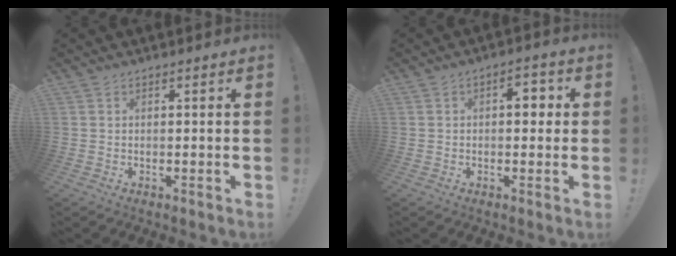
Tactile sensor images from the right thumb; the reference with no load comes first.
{"total": 5.0, "force": [0.7, 3.2, 3.8], "torque": [-0.034, 0.005, 0.002]}